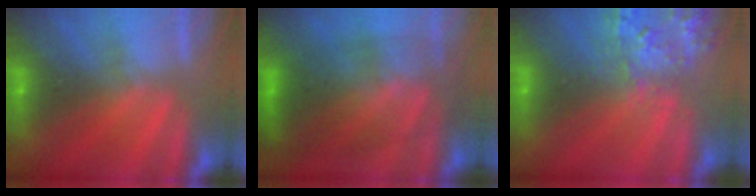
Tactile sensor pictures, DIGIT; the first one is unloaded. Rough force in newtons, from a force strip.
{"total": 10.8}
{"total": 2.8}